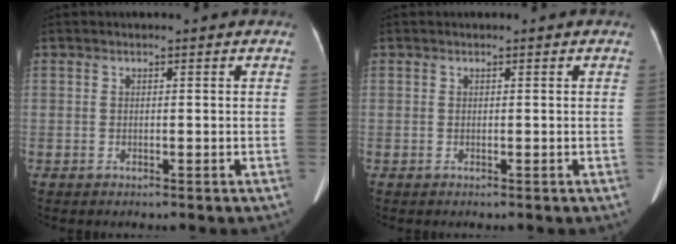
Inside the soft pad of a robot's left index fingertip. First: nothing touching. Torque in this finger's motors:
{"motor_torque": [0.01, 0.04, 0.01, 0.01]}